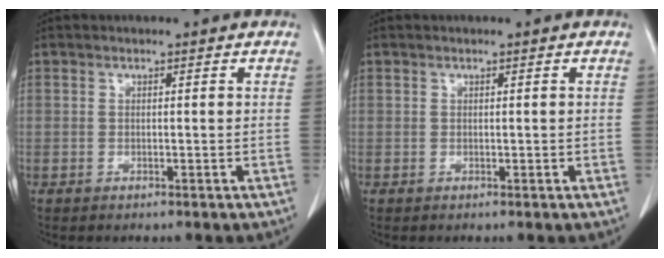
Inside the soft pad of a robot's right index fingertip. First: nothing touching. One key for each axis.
{"total": 0.0}